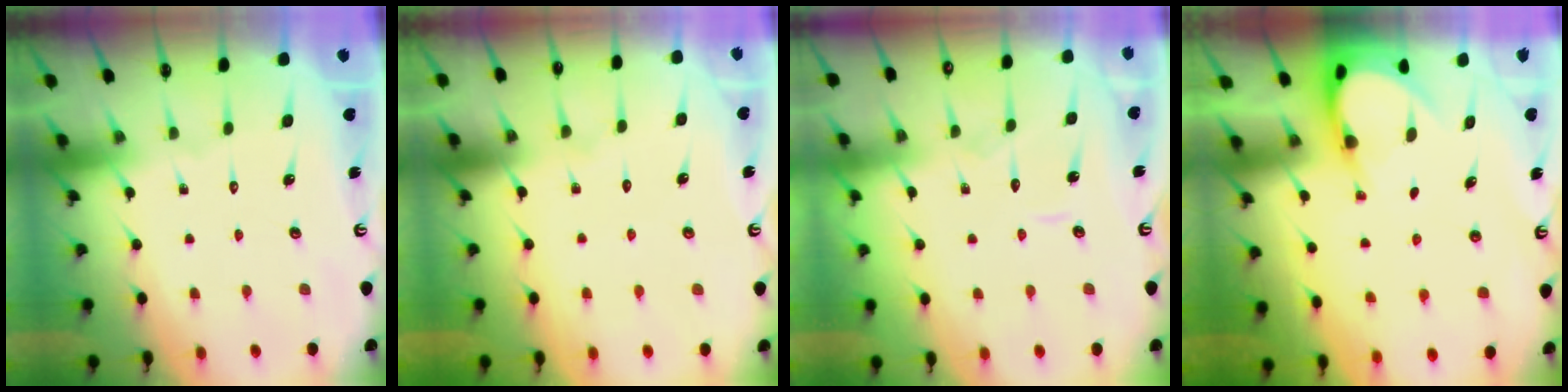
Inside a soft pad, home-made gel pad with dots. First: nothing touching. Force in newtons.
{"total": 3.2, "press": 3.2, "slide": 0.3}
{"total": 5.4, "press": 5.4, "slide": 0.4}
{"total": 3.9, "press": 3.9, "slide": 0.3}